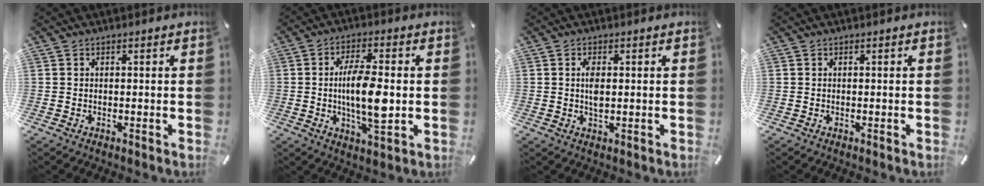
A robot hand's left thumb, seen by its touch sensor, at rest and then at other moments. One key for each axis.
{"total": 11.2, "fx": -0.5, "fy": 3.7, "fz": 10.6, "tx": -0.190, "ty": -0.008, "tz": -0.013}
{"total": 3.4, "fx": 0.4, "fy": 1.4, "fz": 3.0, "tx": -0.069, "ty": 0.001, "tz": 0.002}
{"total": 0.0}